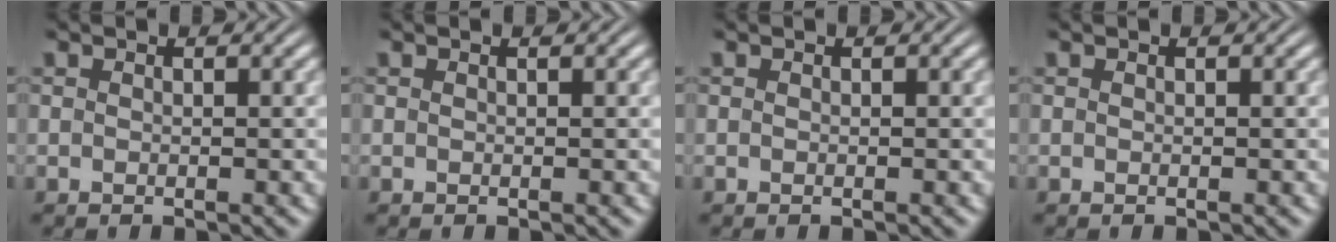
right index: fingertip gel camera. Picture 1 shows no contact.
{"total": 0.0}
{"total": 0.0}
{"total": 0.0}